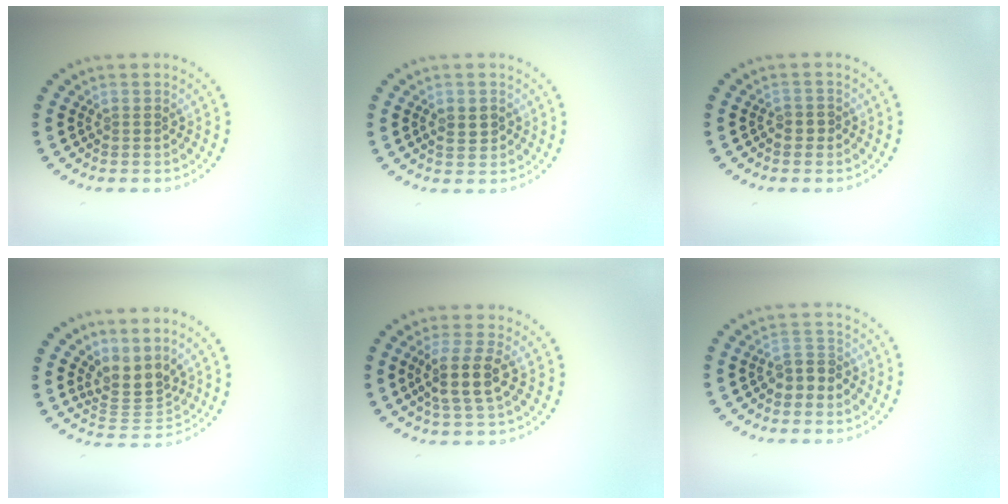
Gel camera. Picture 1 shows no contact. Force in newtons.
{"total": 1.6, "press": 1.6, "slide": 0.1}
{"total": 0.7, "press": 0.6, "slide": 0.4}
{"total": 3.2, "press": 2.4, "slide": 2.1}
{"total": 3.3, "press": 2.9, "slide": 1.7}
{"total": 2.6, "press": 2.4, "slide": 0.9}